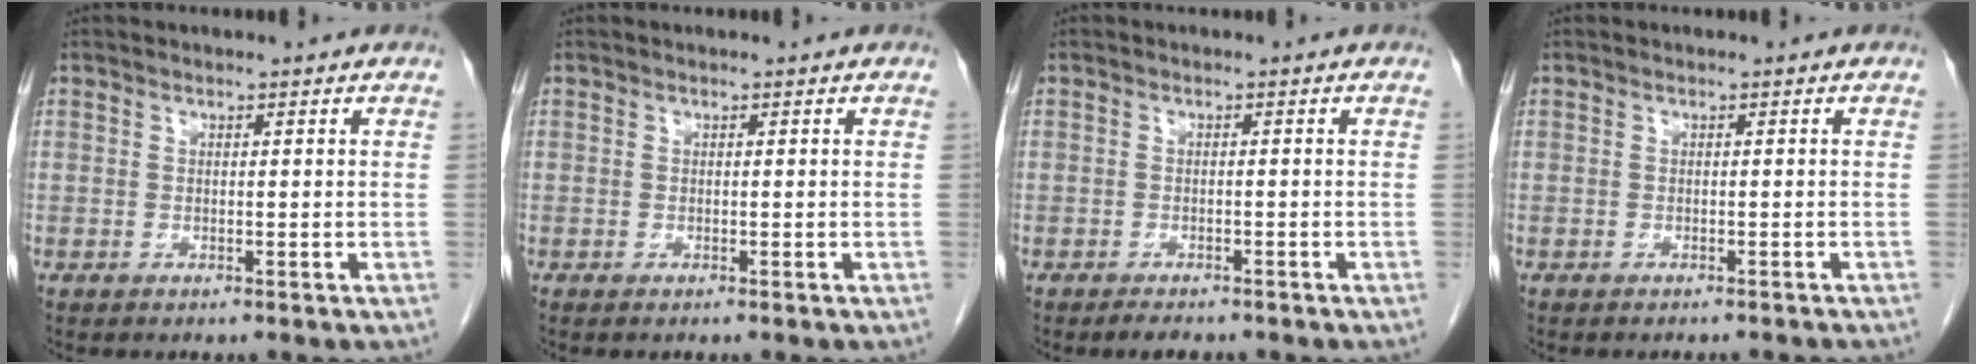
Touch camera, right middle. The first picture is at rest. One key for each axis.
{"total": 0.0}
{"total": 2.4, "fx": -2.0, "fy": 0.9, "fz": 1.0, "tx": -0.020, "ty": -0.003, "tz": -0.026}
{"total": 3.5, "fx": -3.3, "fy": 0.6, "fz": 1.0, "tx": -0.016, "ty": -0.009, "tz": -0.037}